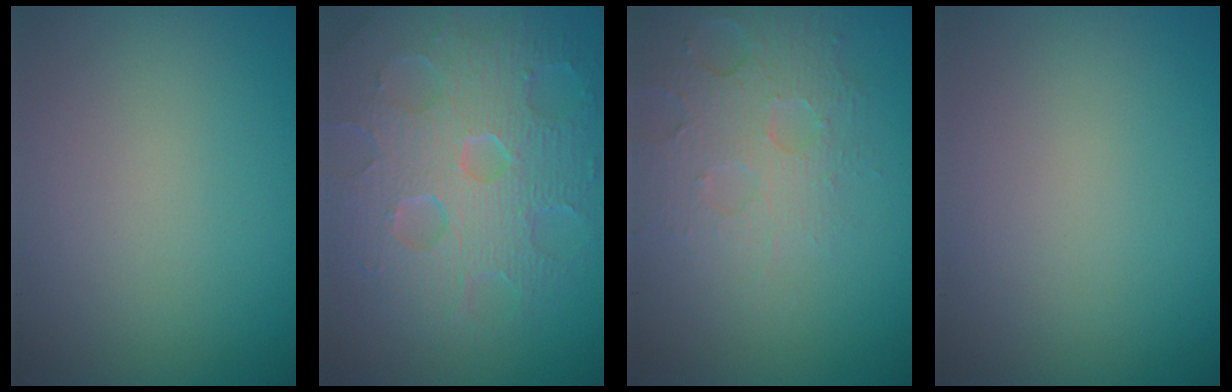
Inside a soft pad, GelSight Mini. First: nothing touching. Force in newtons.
{"total": 8.8, "press": 6.2, "slide": 6.3}
{"total": 3.7, "press": 3.4, "slide": 1.5}
{"total": 0.0}